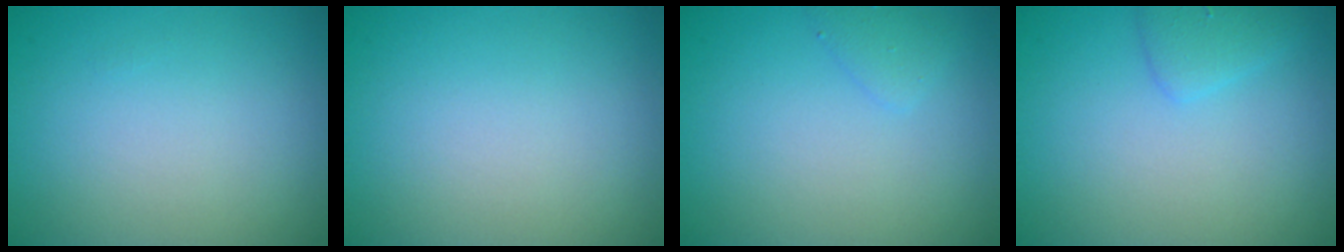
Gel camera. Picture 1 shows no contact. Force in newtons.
{"total": 0.0}
{"total": 1.1, "press": 1.1, "slide": 0.0}
{"total": 1.6, "press": 1.6, "slide": 0.1}